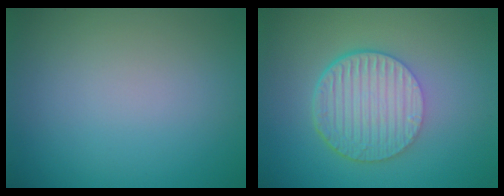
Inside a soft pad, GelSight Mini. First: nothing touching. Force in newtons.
{"total": 6.4, "press": 4.3, "slide": 4.7}